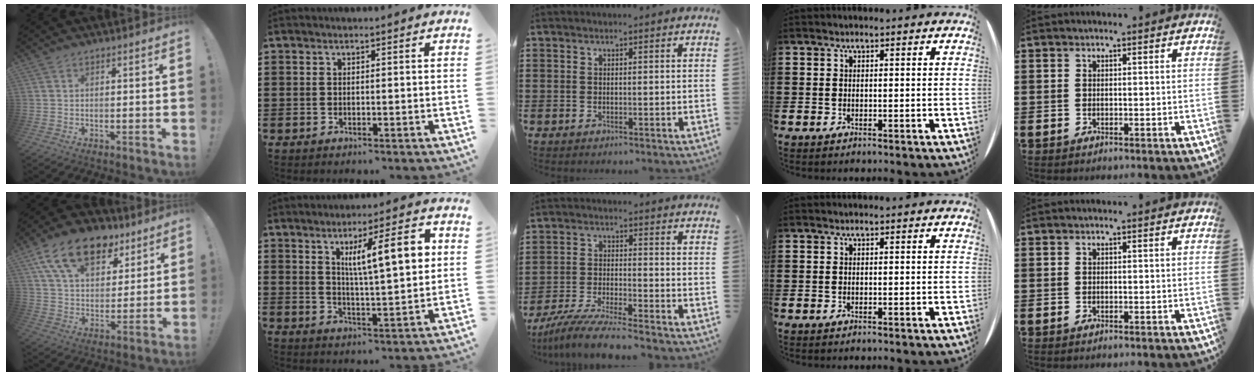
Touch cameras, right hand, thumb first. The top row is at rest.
{"thumb": {"total": 18.4, "force": [10.8, 10.5, 10.6], "torque": [-0.181, -0.052, 0.195]}, "index": {"total": 10.4, "force": [3.5, 2.2, 9.6], "torque": [-0.162, 0.000, 0.052]}, "middle": {"total": 6.7, "force": [-6.2, -0.2, 2.5], "torque": [-0.056, -0.012, -0.120]}}